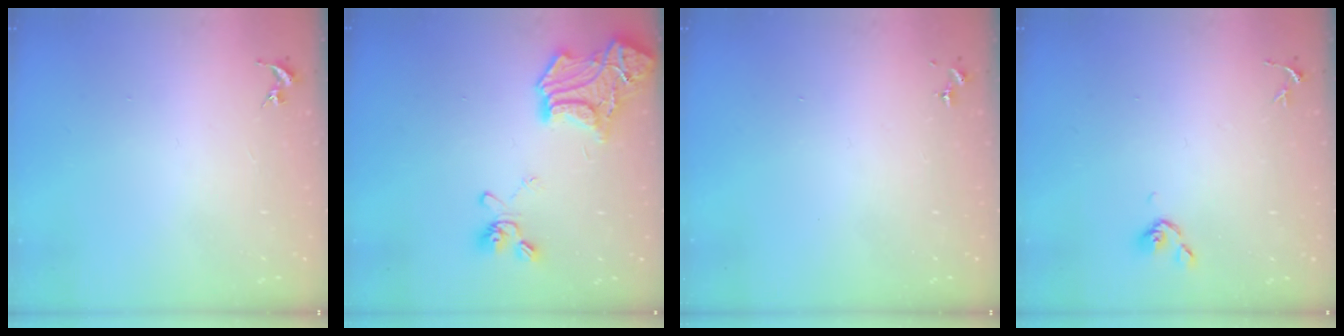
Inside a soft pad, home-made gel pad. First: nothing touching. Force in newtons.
{"total": 19.7, "press": 19.6, "slide": 1.9}
{"total": 0.0}
{"total": 5.3, "press": 5.2, "slide": 0.8}